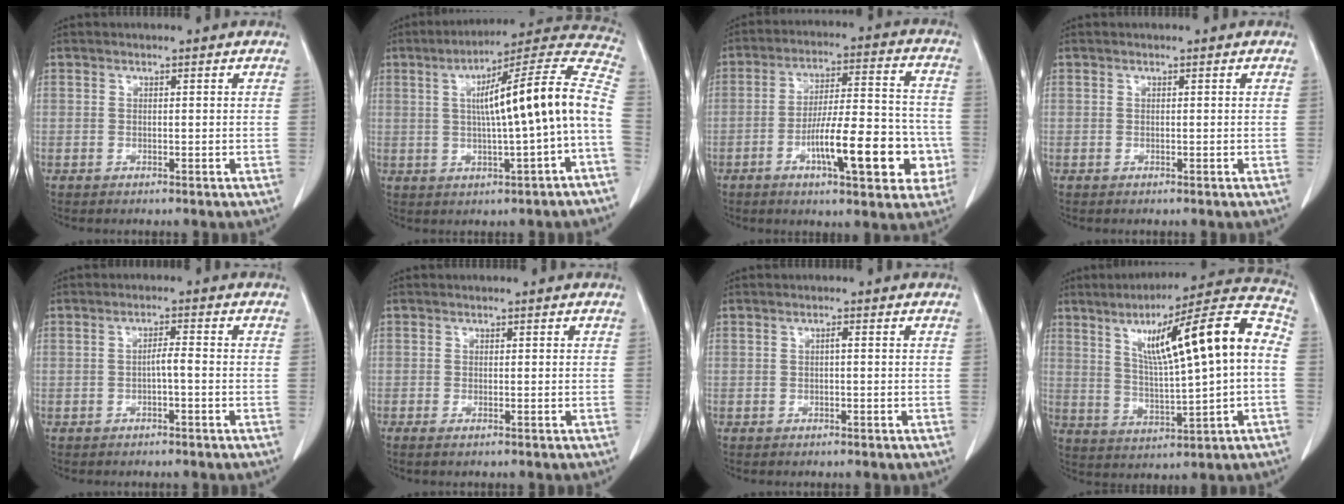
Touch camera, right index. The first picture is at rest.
{"total": 17.2, "force": [-0.4, 0.2, 17.2], "torque": [-0.248, 0.037, -0.007]}
{"total": 15.5, "force": [-5.4, 3.8, 14.0], "torque": [-0.213, 0.021, -0.079]}
{"total": 0.0}
{"total": 3.4, "force": [-0.9, -0.3, 3.2], "torque": [-0.053, 0.006, -0.015]}
{"total": 0.8, "force": [-0.5, 0.1, 0.7], "torque": [-0.012, -0.001, -0.009]}
{"total": 0.5, "force": [0.0, 0.0, 0.5], "torque": [-0.010, 0.001, 0.000]}
{"total": 17.8, "force": [2.9, 1.6, 17.5], "torque": [-0.262, 0.032, 0.046]}